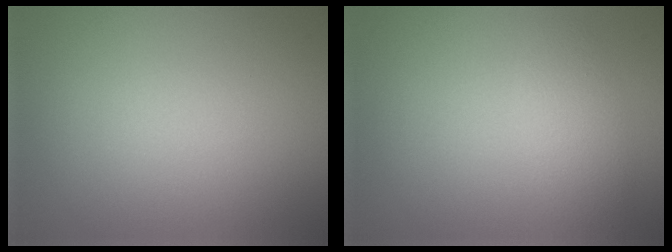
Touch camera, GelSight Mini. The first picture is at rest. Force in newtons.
{"total": 2.2, "press": 2.2, "slide": 0.2}